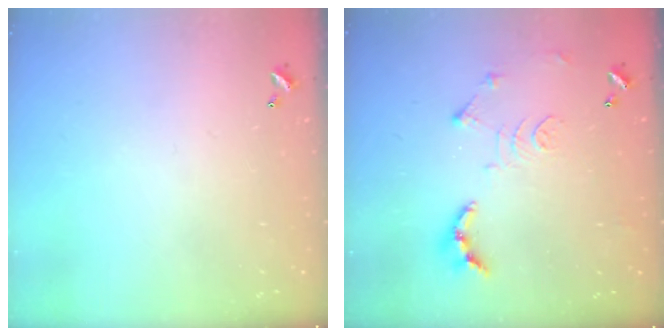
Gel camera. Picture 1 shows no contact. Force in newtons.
{"total": 12.0, "press": 11.9, "slide": 1.3}